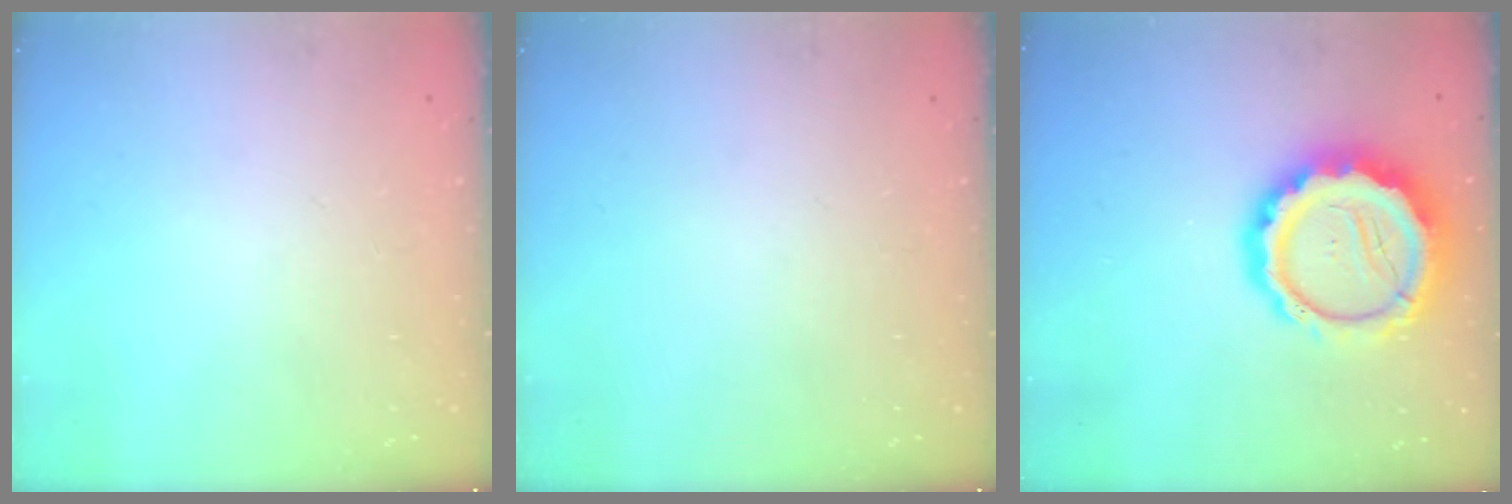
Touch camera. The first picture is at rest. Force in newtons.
{"total": 0.0}
{"total": 15.4, "press": 15.1, "slide": 3.2}